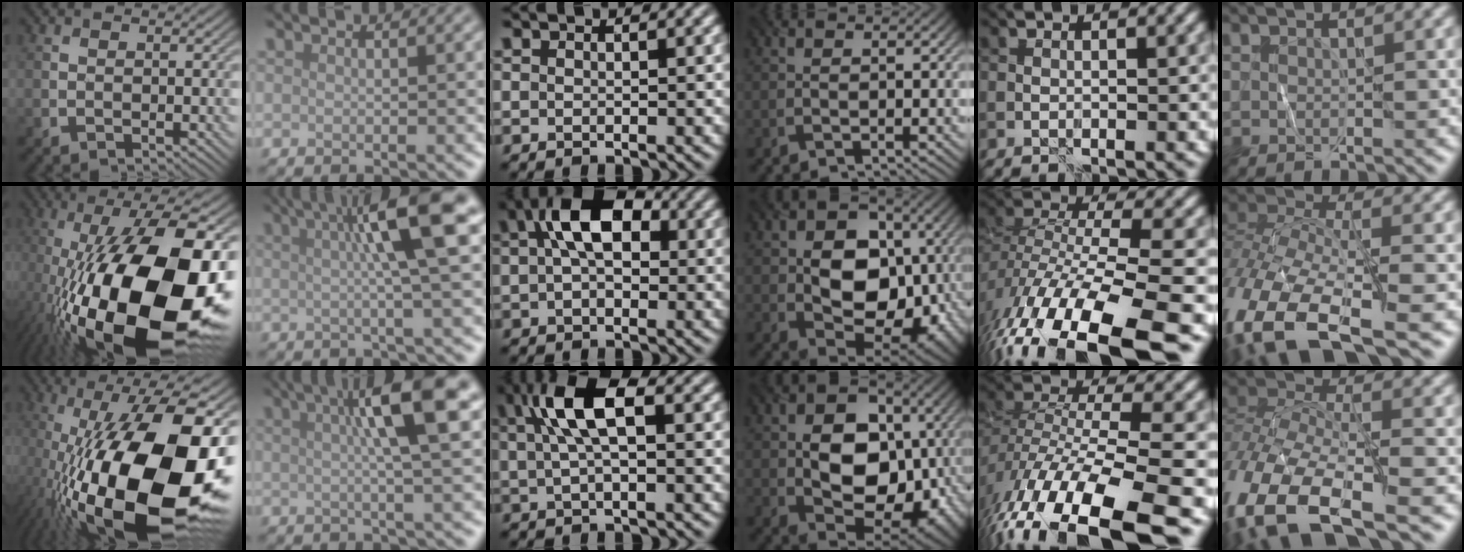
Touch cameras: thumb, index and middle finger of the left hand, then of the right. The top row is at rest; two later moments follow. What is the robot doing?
{"motion": "wrap", "object": "ribbon"}